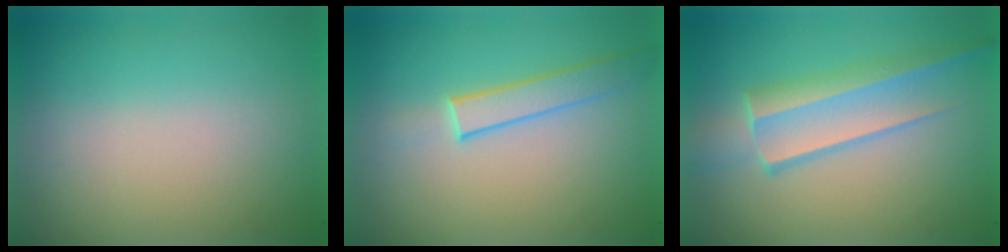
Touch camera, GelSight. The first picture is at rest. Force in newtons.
{"total": 1.9}
{"total": 3.1}